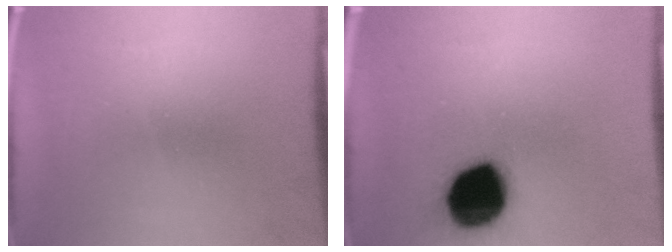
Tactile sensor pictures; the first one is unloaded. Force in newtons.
{"total": 19.5}